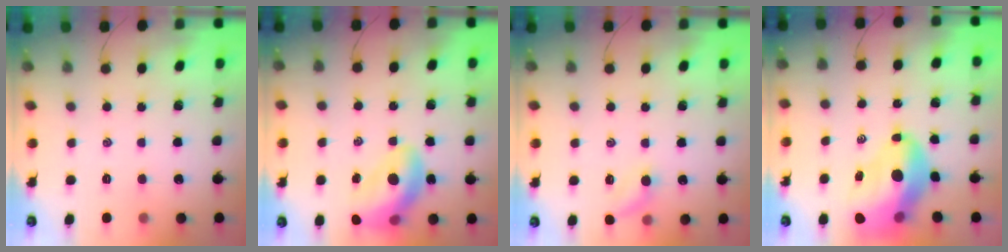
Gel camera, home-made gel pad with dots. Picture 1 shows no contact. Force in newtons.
{"total": 15.1, "press": 14.7, "slide": 3.6}
{"total": 6.8, "press": 6.6, "slide": 1.5}
{"total": 15.9, "press": 15.2, "slide": 4.5}